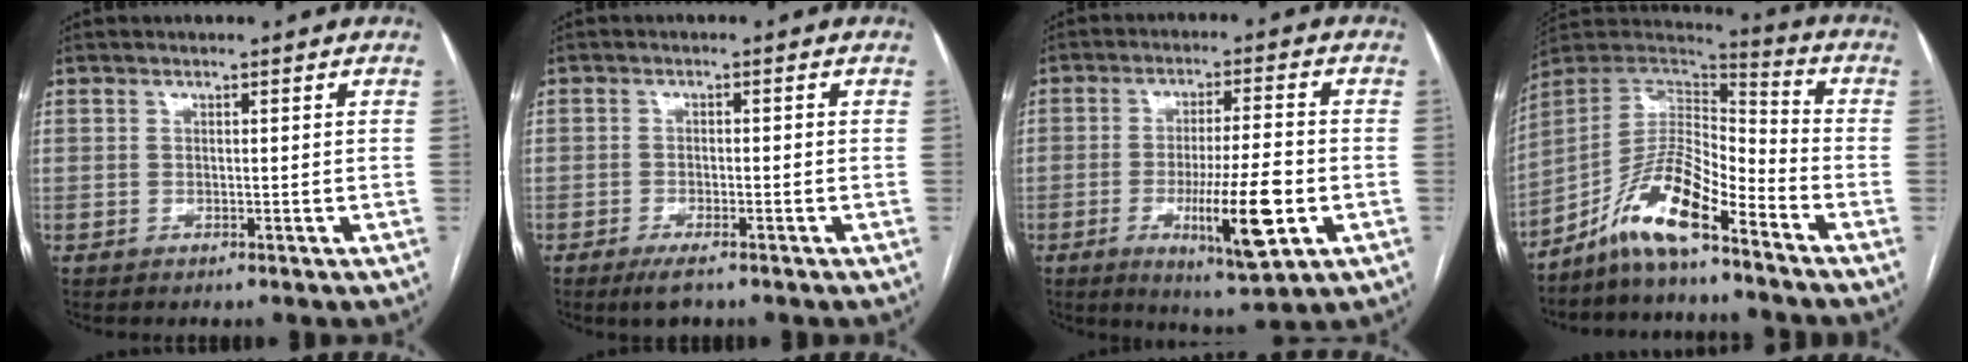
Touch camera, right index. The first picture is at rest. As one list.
[{"total": 3.4, "force": [-2.3, 0.9, 2.3], "torque": [-0.045, -0.004, -0.038]}, {"total": 12.2, "force": [-3.6, 1.2, 11.6], "torque": [-0.194, -0.019, -0.054]}, {"total": 11.9, "force": [-8.1, 2.2, 8.5], "torque": [-0.165, 0.019, -0.153]}]